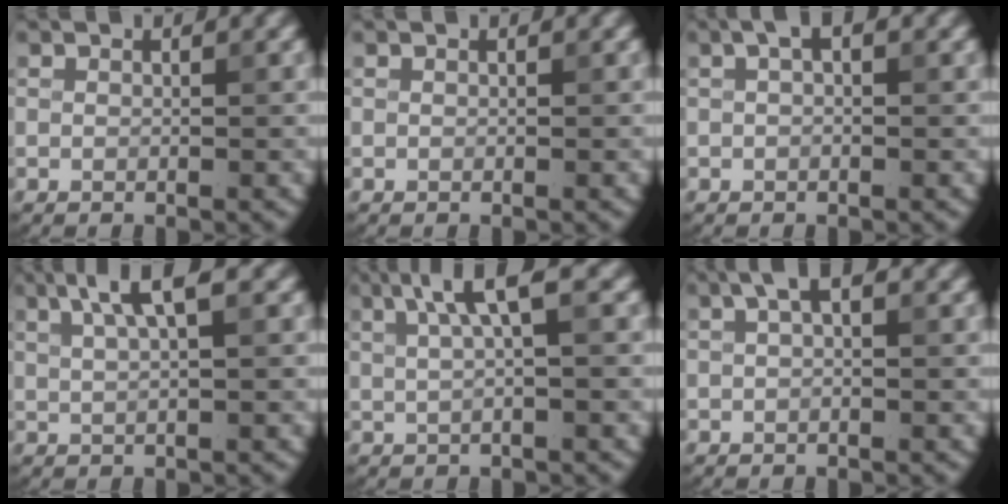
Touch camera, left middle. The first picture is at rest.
{"total": 0.0}
{"total": 1.4, "force": [0.4, 0.5, 1.2], "torque": [-0.022, 0.005, 0.005]}
{"total": 3.7, "force": [1.9, 0.8, 3.1], "torque": [-0.048, 0.005, 0.033]}
{"total": 4.2, "force": [1.6, 0.8, 3.8], "torque": [-0.061, 0.009, 0.026]}
{"total": 1.8, "force": [0.7, 0.6, 1.6], "torque": [-0.028, 0.007, 0.010]}